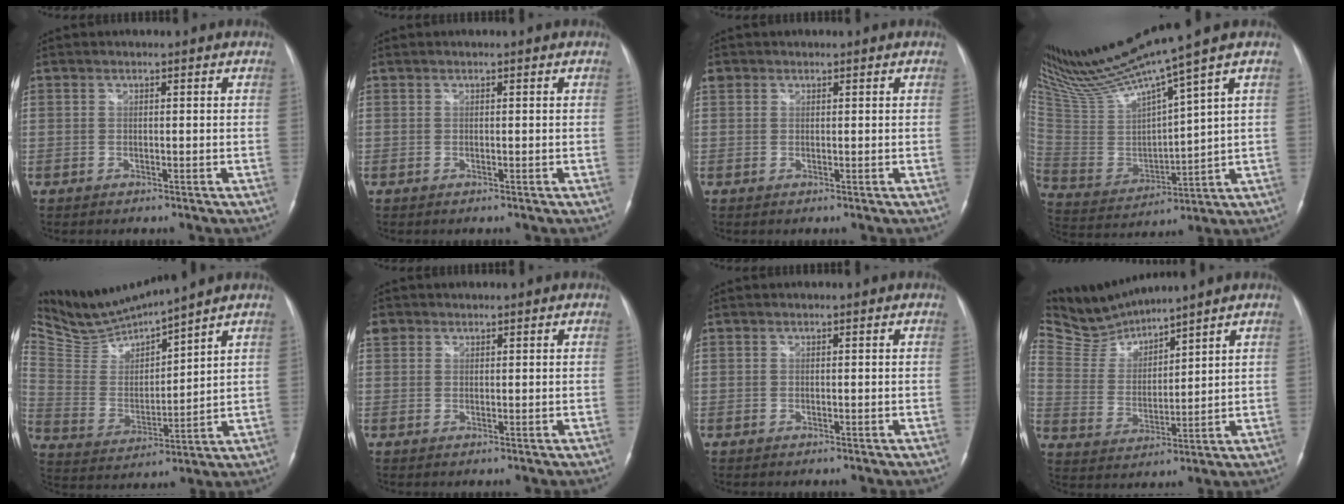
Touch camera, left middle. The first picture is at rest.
{"total": 0.0}
{"total": 1.6, "force": [0.8, 1.3, 0.3], "torque": [-0.004, 0.016, 0.015]}
{"total": 16.7, "force": [13.9, -1.8, 9.0], "torque": [-0.172, -0.013, 0.272]}
{"total": 10.7, "force": [10.5, -0.8, 1.9], "torque": [-0.056, -0.004, 0.222]}
{"total": 2.5, "force": [1.3, 2.0, 0.5], "torque": [-0.008, 0.016, 0.025]}
{"total": 0.0}
{"total": 8.1, "force": [8.1, -0.2, 0.6], "torque": [-0.038, 0.007, 0.180]}